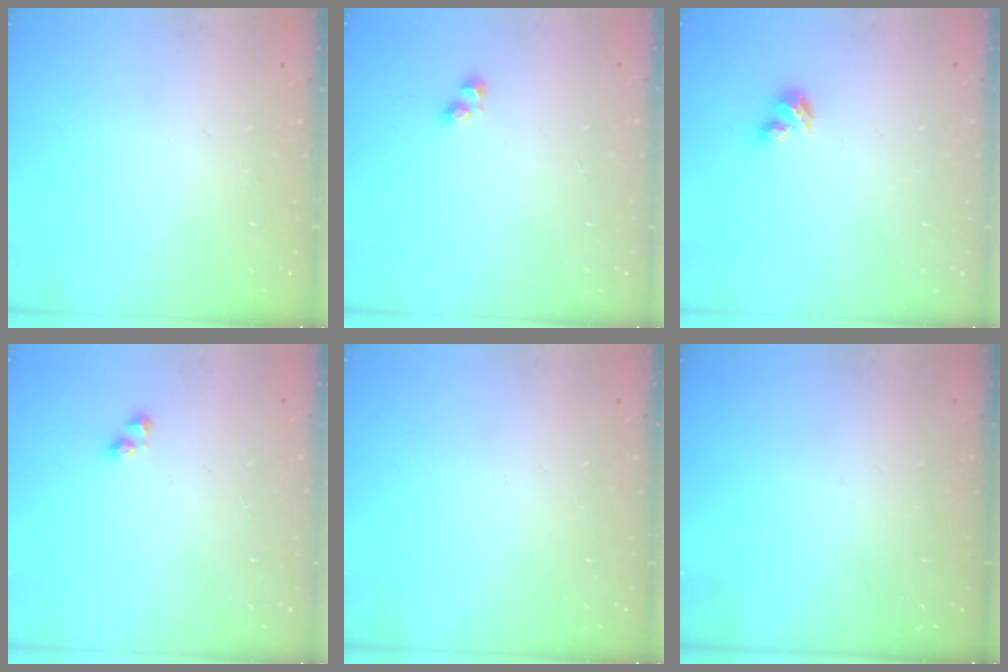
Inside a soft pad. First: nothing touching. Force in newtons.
{"total": 2.0, "press": 2.0, "slide": 0.3}
{"total": 3.1, "press": 3.1, "slide": 0.5}
{"total": 2.5, "press": 2.5, "slide": 0.2}
{"total": 0.0}
{"total": 0.0}